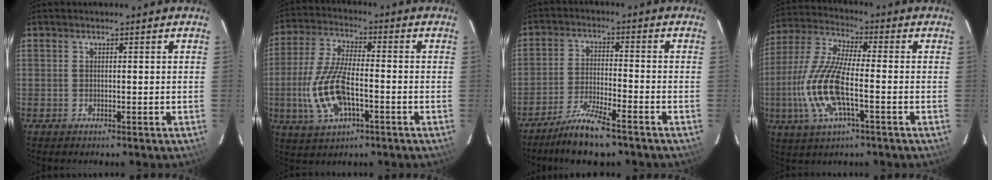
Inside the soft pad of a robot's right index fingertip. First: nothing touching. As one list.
[{"total": 12.7, "force": [-3.4, 5.3, 11.1], "torque": [-0.243, -0.002, -0.062]}, {"total": 8.7, "force": [-7.1, 1.2, 5.0], "torque": [-0.113, -0.008, -0.129]}, {"total": 14.4, "force": [-3.7, 4.2, 13.2], "torque": [-0.291, -0.004, -0.078]}]